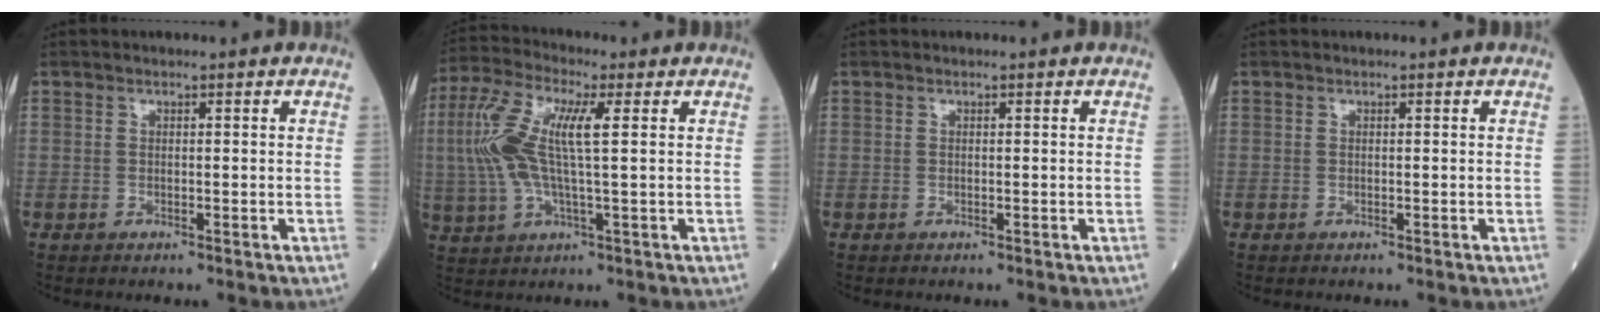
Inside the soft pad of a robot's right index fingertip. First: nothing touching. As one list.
[{"total": 11.5, "force": [1.8, 2.5, 11.1], "torque": [-0.259, 0.020, 0.032]}, {"total": 0.0}, {"total": 0.0}]